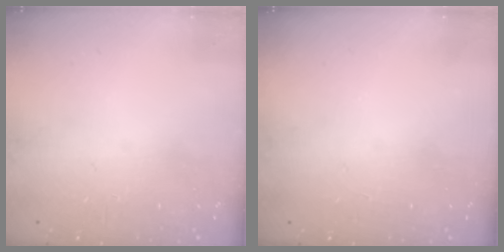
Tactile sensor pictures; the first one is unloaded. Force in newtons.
{"total": 0.0}